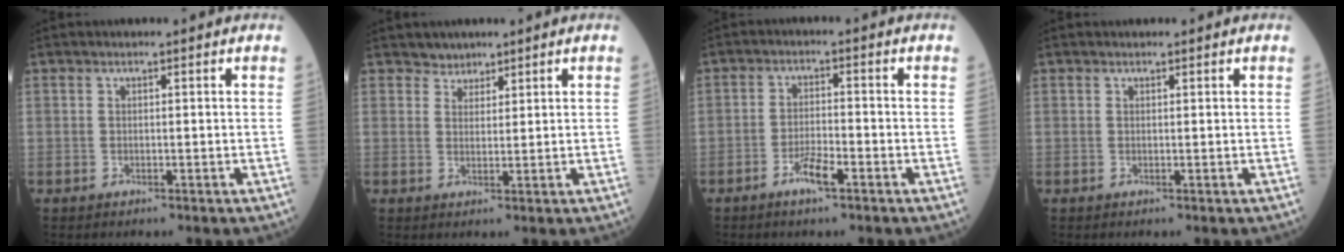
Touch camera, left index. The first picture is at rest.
{"total": 2.3, "force": [1.9, 1.2, -0.2], "torque": [0.009, 0.000, 0.030]}
{"total": 3.8, "force": [-2.3, 0.6, 2.9], "torque": [-0.060, -0.001, -0.043]}
{"total": 0.8, "force": [0.8, 0.2, 0.1], "torque": [-0.006, 0.004, 0.014]}